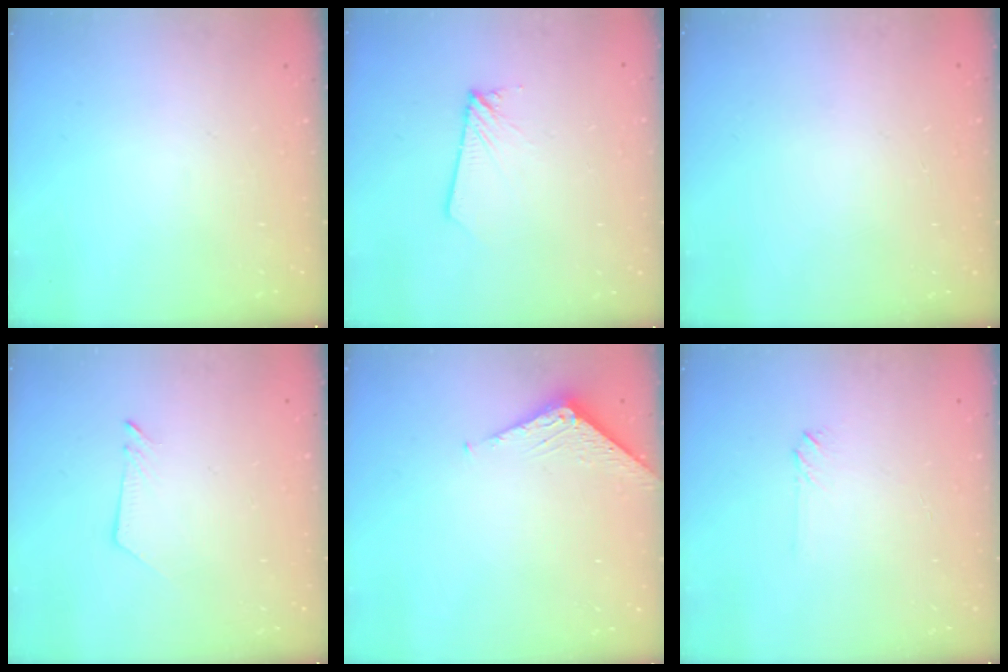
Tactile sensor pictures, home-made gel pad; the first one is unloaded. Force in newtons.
{"total": 1.8, "press": 1.8, "slide": 0.1}
{"total": 0.0}
{"total": 2.6, "press": 2.6, "slide": 0.3}
{"total": 3.5, "press": 3.5, "slide": 0.3}
{"total": 2.0, "press": 2.0, "slide": 0.3}